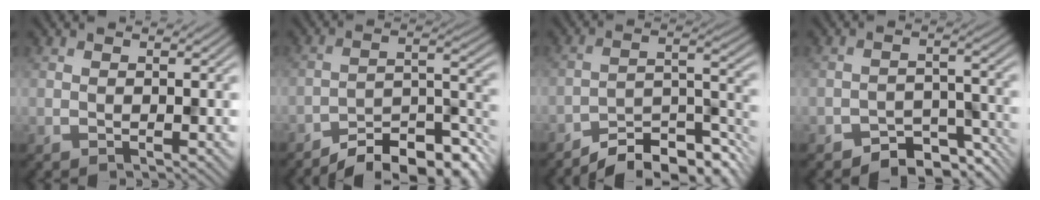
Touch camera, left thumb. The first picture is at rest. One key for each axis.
{"total": 11.0, "fx": -9.2, "fy": 2.5, "fz": 5.5, "tx": -0.081, "ty": 0.008, "tz": -0.155}
{"total": 9.8, "fx": -8.3, "fy": 2.2, "fz": 4.8, "tx": -0.070, "ty": 0.009, "tz": -0.143}
{"total": 5.8, "fx": -4.5, "fy": 2.7, "fz": 2.5, "tx": -0.031, "ty": -0.003, "tz": -0.076}